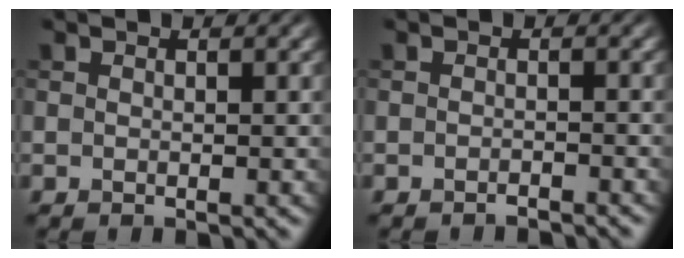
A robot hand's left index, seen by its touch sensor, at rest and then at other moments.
{"total": 1.0, "force": [-0.9, 0.1, 0.3], "torque": [-0.002, 0.002, -0.017]}